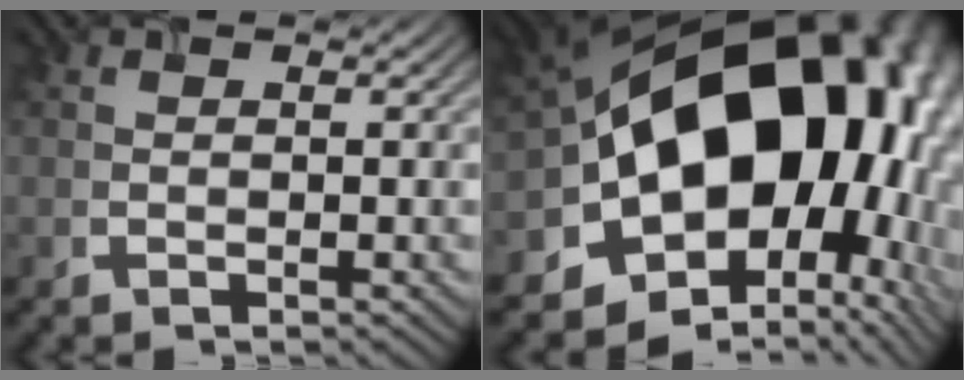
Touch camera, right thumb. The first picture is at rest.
{"total": 21.0, "force": [-0.6, 15.4, 14.2], "torque": [-0.224, -0.038, 0.026]}